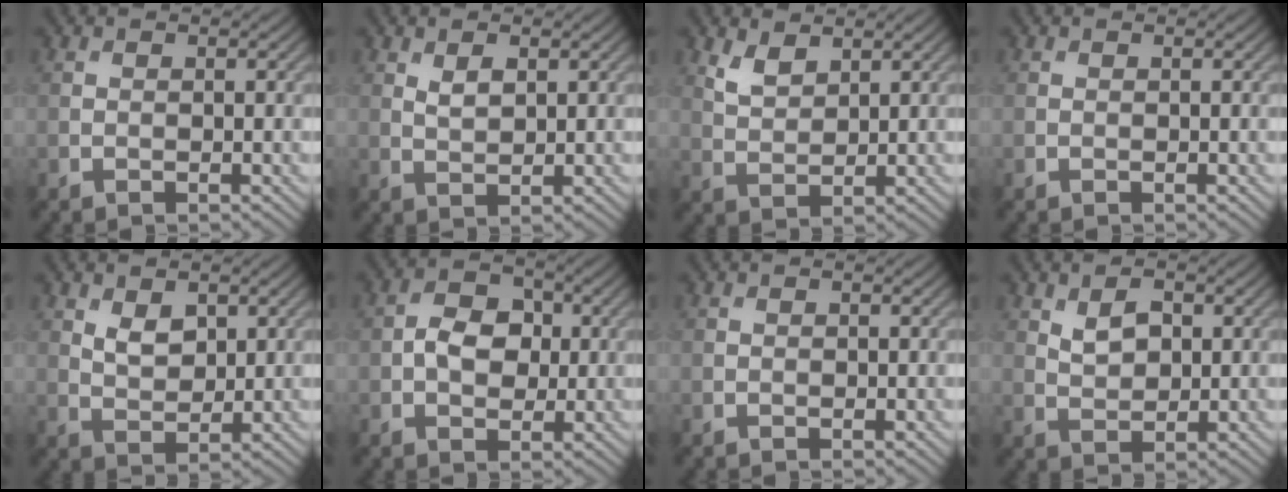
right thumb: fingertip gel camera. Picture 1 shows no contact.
{"total": 2.2, "force": [1.1, 1.1, 1.6], "torque": [-0.033, -0.004, 0.025]}
{"total": 3.3, "force": [2.3, 1.5, 1.8], "torque": [-0.045, -0.005, 0.052]}
{"total": 0.0}
{"total": 3.2, "force": [1.6, 1.9, 2.1], "torque": [-0.045, -0.006, 0.035]}
{"total": 4.6, "force": [-0.1, 3.4, 3.1], "torque": [-0.057, 0.003, -0.008]}
{"total": 0.0}
{"total": 3.3, "force": [1.3, 2.0, 2.3], "torque": [-0.046, -0.001, 0.026]}